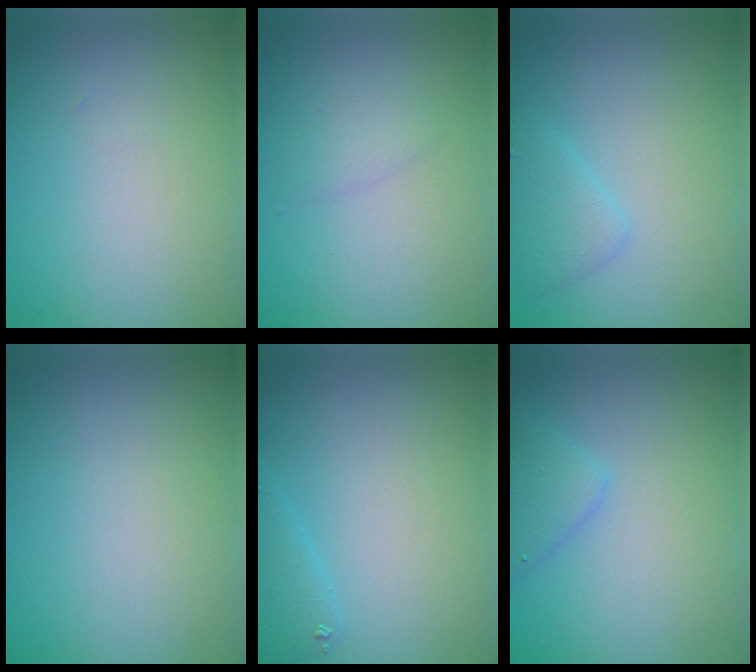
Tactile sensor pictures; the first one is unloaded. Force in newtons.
{"total": 1.2, "press": 1.2, "slide": 0.1}
{"total": 2.0, "press": 2.0, "slide": 0.1}
{"total": 0.0}
{"total": 1.7, "press": 1.7, "slide": 0.2}
{"total": 2.1, "press": 2.1, "slide": 0.1}